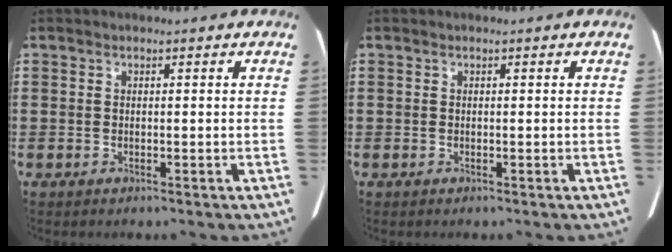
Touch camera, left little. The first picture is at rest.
{"total": 0.0}